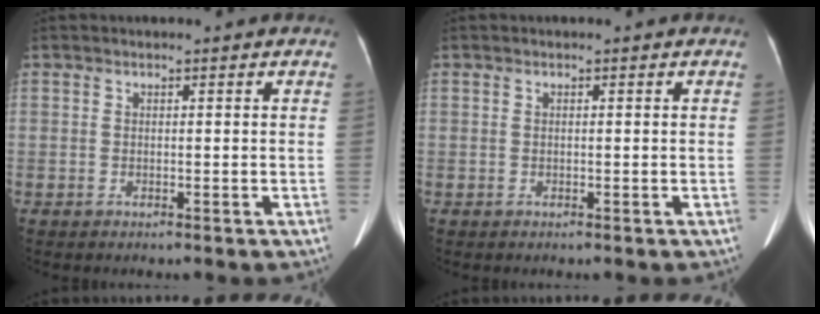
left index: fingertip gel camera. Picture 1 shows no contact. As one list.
[{"total": 0.0}]